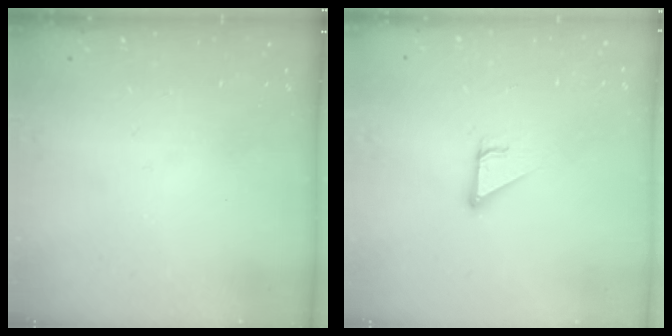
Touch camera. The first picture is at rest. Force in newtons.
{"total": 3.4, "press": 3.4, "slide": 0.3}